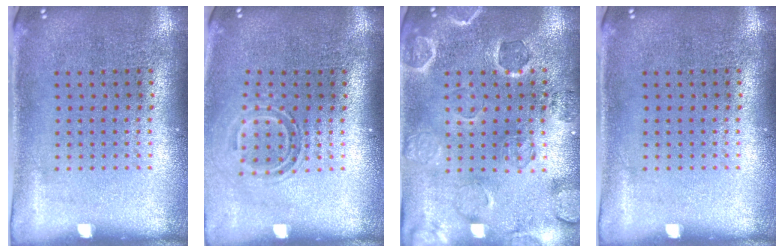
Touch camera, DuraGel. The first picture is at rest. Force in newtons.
{"total": 1.6, "press": 1.1, "slide": 1.2}
{"total": 0.6, "press": 0.5, "slide": 0.3}
{"total": 0.0}